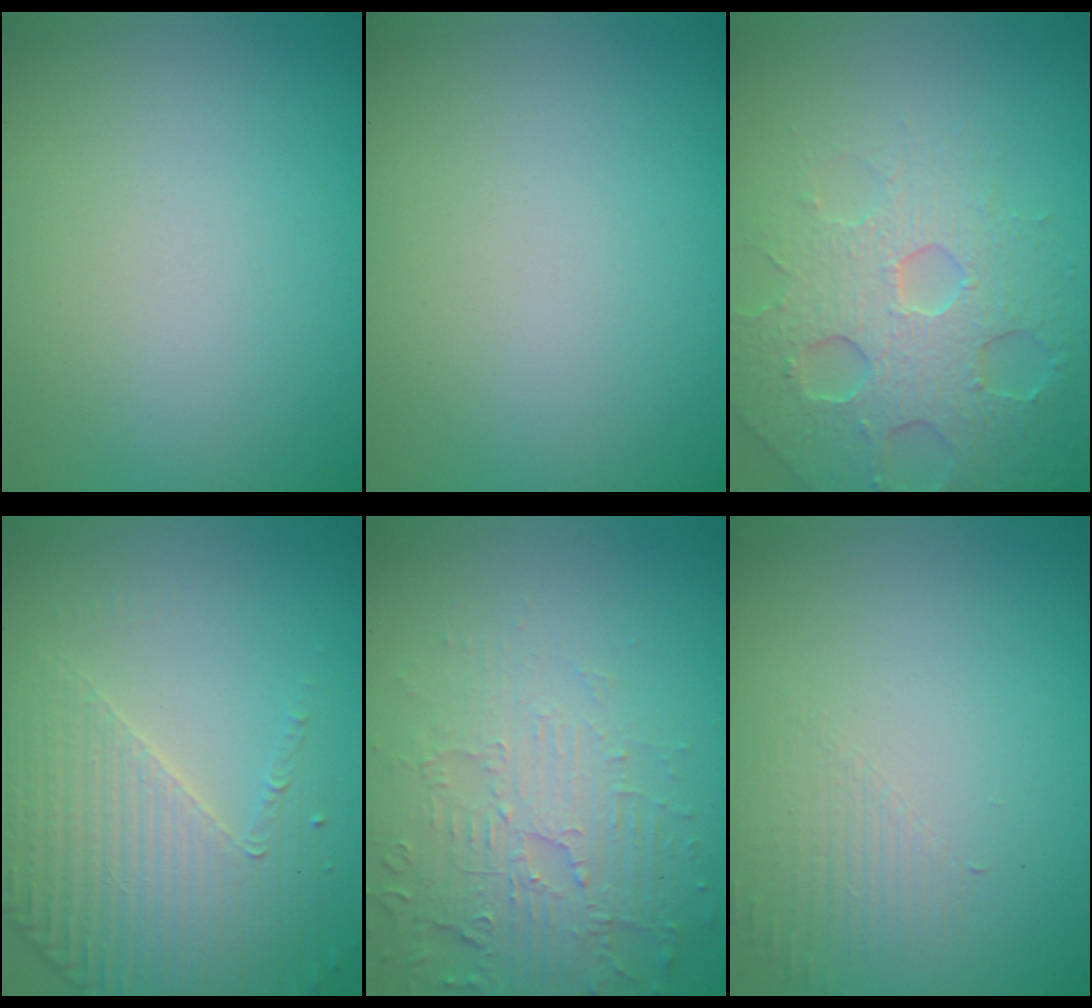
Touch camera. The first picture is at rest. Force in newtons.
{"total": 0.0}
{"total": 4.7, "press": 4.6, "slide": 1.0}
{"total": 4.1, "press": 3.3, "slide": 2.4}
{"total": 5.8, "press": 3.7, "slide": 4.4}
{"total": 1.4, "press": 0.2, "slide": 1.4}